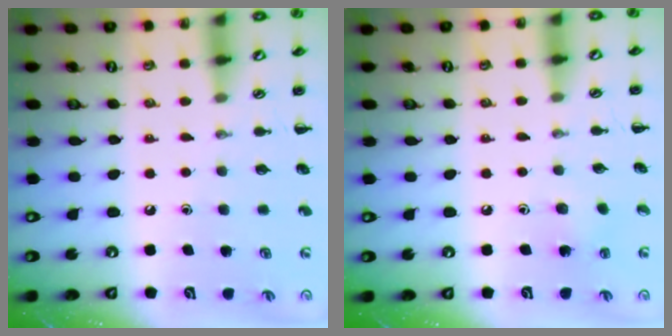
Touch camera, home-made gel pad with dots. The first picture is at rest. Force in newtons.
{"total": 2.7, "press": 2.6, "slide": 0.9}